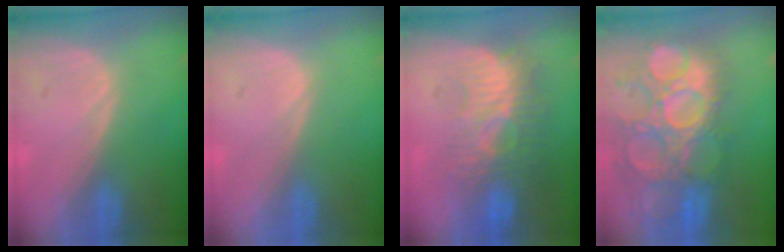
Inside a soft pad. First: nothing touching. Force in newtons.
{"total": 0.0}
{"total": 9.1, "press": 8.4, "slide": 3.7}
{"total": 14.9, "press": 12.8, "slide": 7.7}